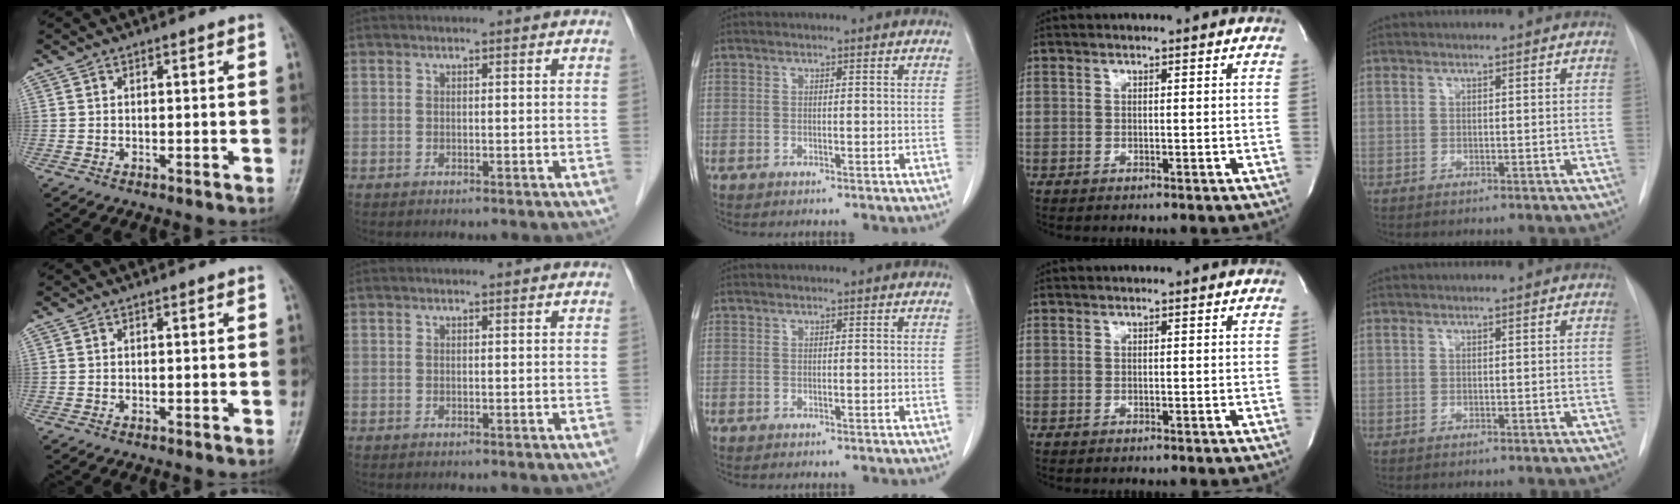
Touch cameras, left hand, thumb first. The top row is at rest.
{}